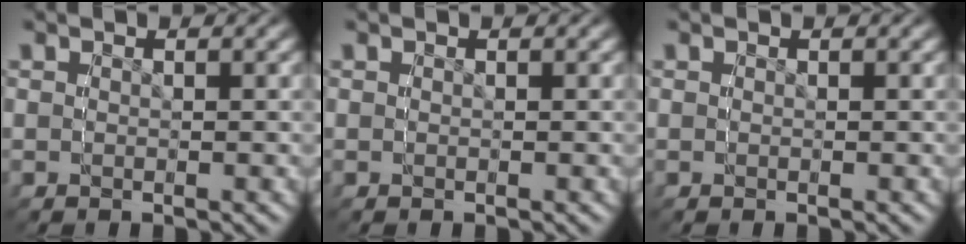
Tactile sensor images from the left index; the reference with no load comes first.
{"total": 0.0}
{"total": 0.0}